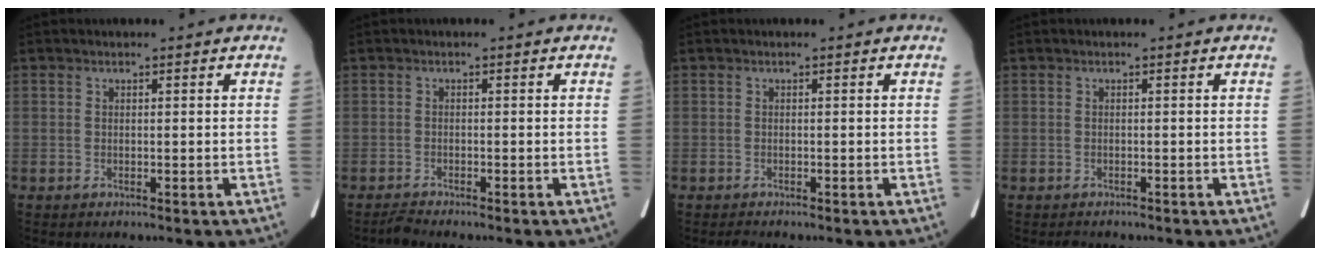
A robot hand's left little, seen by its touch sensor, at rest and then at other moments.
{"total": 1.2, "force": [-1.2, -0.3, 0.0], "torque": [-0.010, -0.008, -0.022]}
{"total": 0.6, "force": [-0.6, 0.0, 0.1], "torque": [-0.009, -0.004, -0.009]}
{"total": 1.3, "force": [-1.2, 0.6, 0.1], "torque": [-0.007, -0.002, -0.014]}